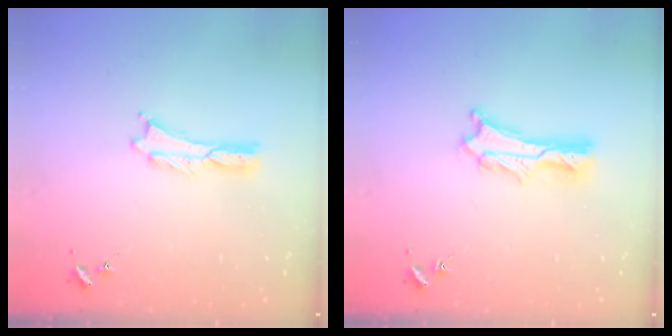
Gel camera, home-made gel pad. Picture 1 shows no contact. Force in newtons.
{"total": 2.0, "press": 2.0, "slide": 0.2}